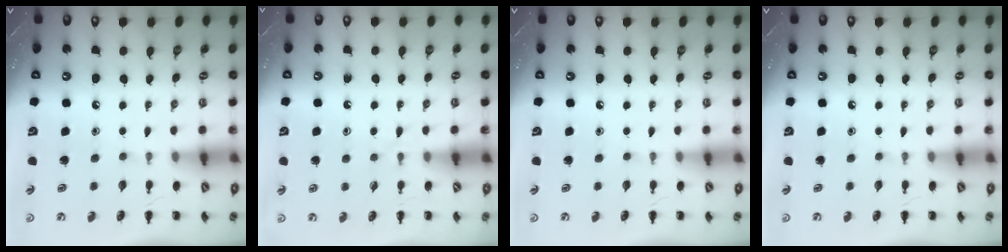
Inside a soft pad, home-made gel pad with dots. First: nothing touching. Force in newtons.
{"total": 3.5, "press": 3.2, "slide": 1.4}
{"total": 0.0}
{"total": 0.0}